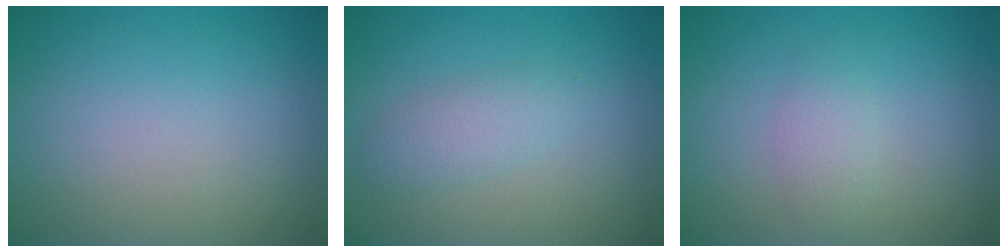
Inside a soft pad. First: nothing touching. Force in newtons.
{"total": 2.2, "press": 2.2, "slide": 0.2}
{"total": 1.5, "press": 1.5, "slide": 0.0}